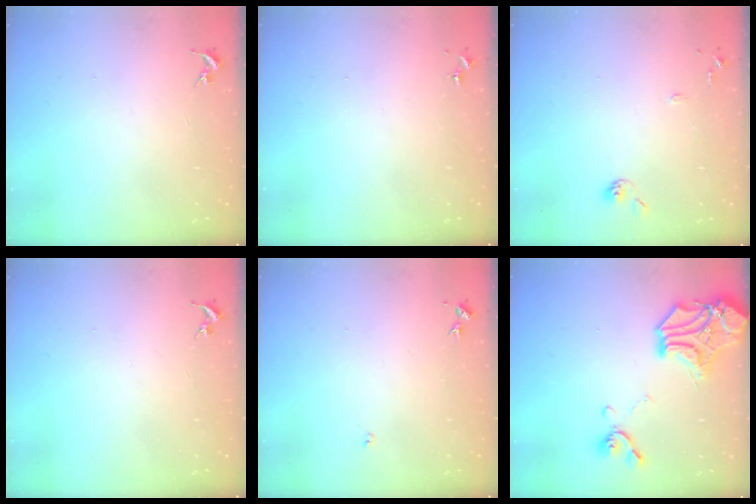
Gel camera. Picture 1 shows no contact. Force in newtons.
{"total": 0.0}
{"total": 7.0, "press": 7.0, "slide": 0.7}
{"total": 0.0}
{"total": 3.0, "press": 3.0, "slide": 0.4}
{"total": 17.6, "press": 17.6, "slide": 1.5}